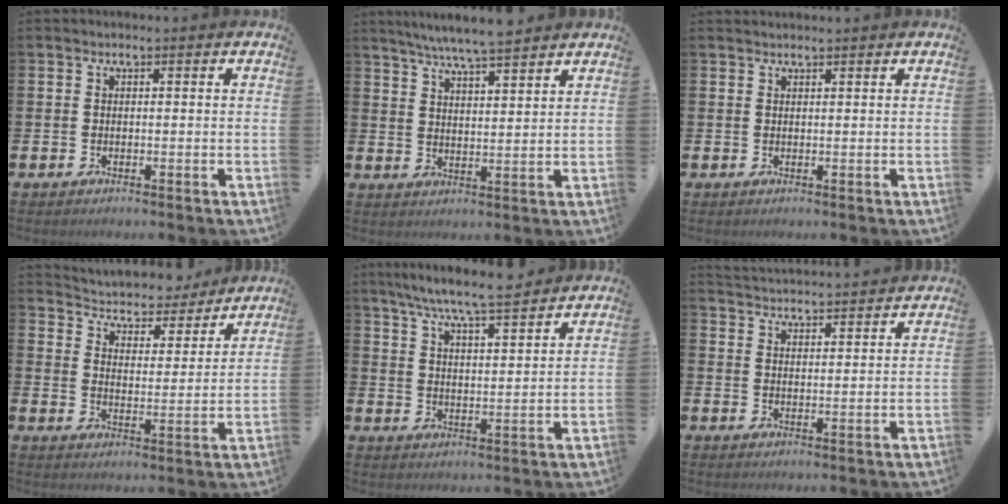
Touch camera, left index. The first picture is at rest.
{"total": 6.2, "force": [6.0, -0.1, 1.7], "torque": [-0.045, -0.028, 0.105]}
{"total": 0.9, "force": [0.9, 0.0, 0.1], "torque": [0.007, -0.003, 0.014]}
{"total": 5.0, "force": [4.8, 1.5, 0.0], "torque": [-0.024, -0.045, 0.077]}
{"total": 7.7, "force": [7.2, 0.0, 2.6], "torque": [-0.067, -0.042, 0.126]}
{"total": 4.1, "force": [4.1, -0.1, -0.1], "torque": [-0.007, -0.031, 0.074]}